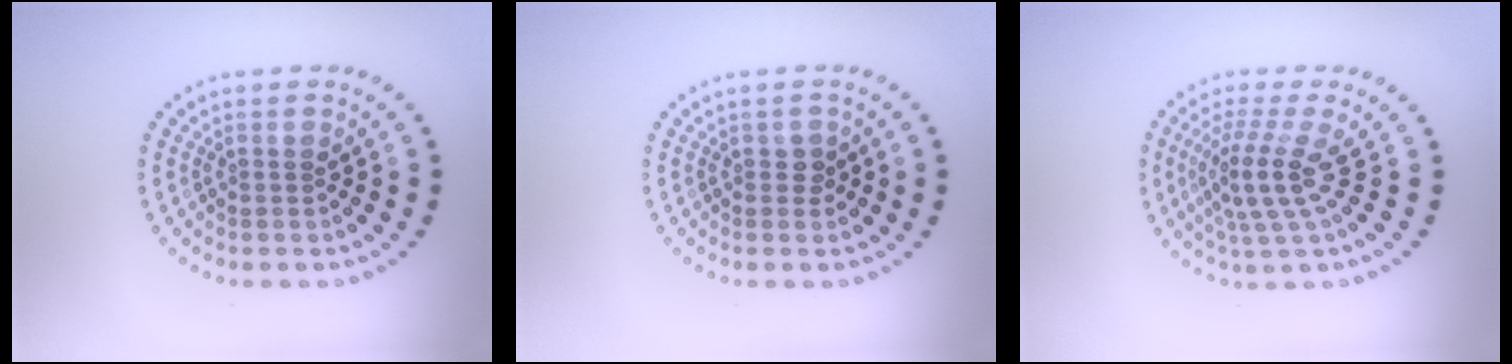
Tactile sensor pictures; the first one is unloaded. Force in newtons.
{"total": 0.8, "press": 0.8, "slide": 0.3}
{"total": 3.9, "press": 2.8, "slide": 2.8}